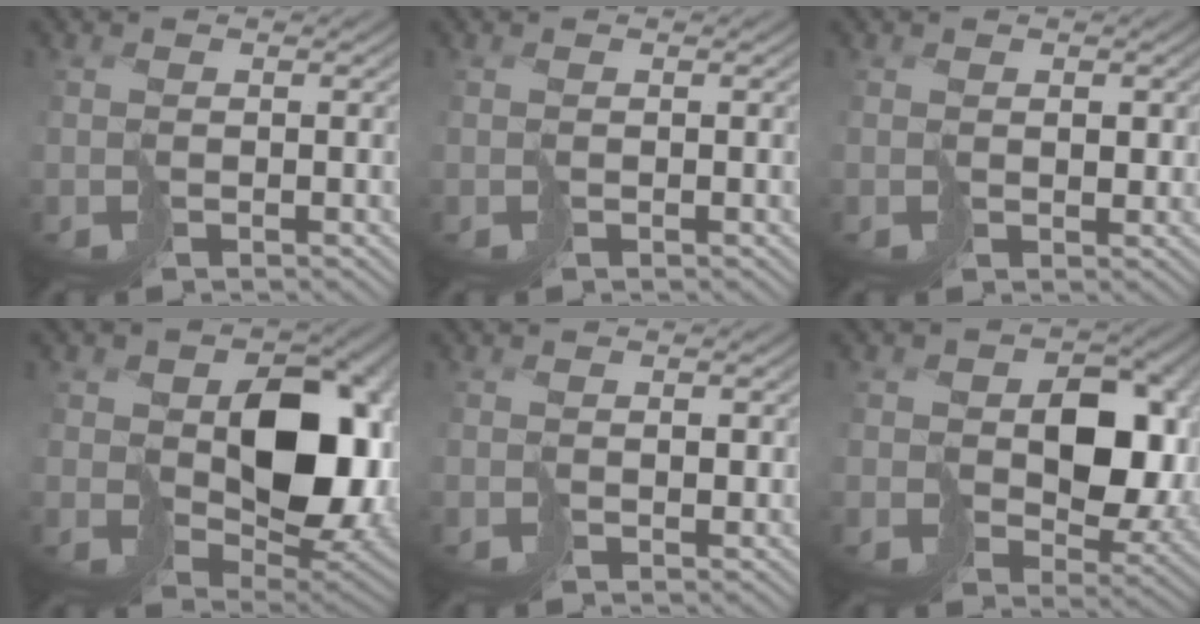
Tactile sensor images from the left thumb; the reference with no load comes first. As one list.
[{"total": 0.0}, {"total": 1.5, "force": [0.9, 1.0, 0.6], "torque": [-0.003, 0.000, 0.025]}, {"total": 15.4, "force": [1.9, 10.9, 10.7], "torque": [-0.155, -0.035, 0.065]}, {"total": 1.2, "force": [1.0, 0.6, 0.3], "torque": [0.003, 0.002, 0.024]}, {"total": 11.0, "force": [1.5, 7.9, 7.5], "torque": [-0.123, -0.011, 0.038]}]